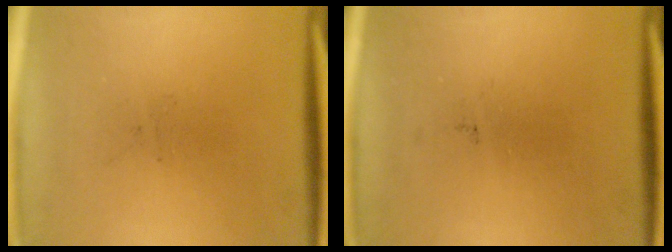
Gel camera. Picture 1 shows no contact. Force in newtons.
{"total": 0.0}